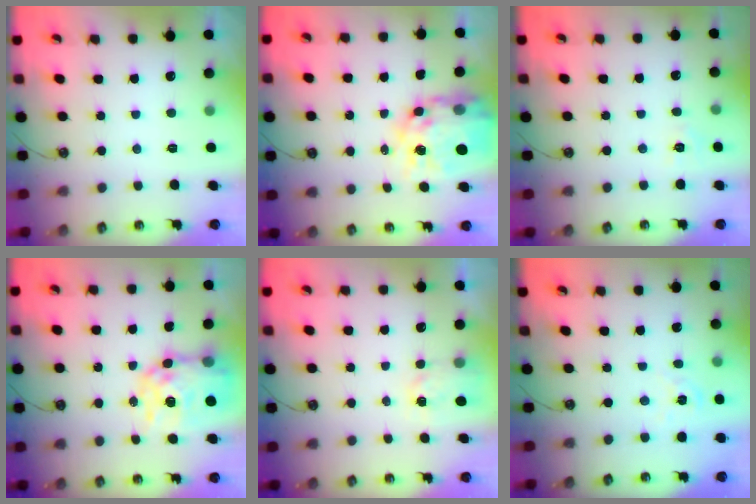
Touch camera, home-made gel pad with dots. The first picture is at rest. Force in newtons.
{"total": 18.4, "press": 18.3, "slide": 1.8}
{"total": 4.9, "press": 4.8, "slide": 0.6}
{"total": 14.5, "press": 14.4, "slide": 1.2}
{"total": 3.0, "press": 2.9, "slide": 0.3}
{"total": 1.9, "press": 1.8, "slide": 0.3}